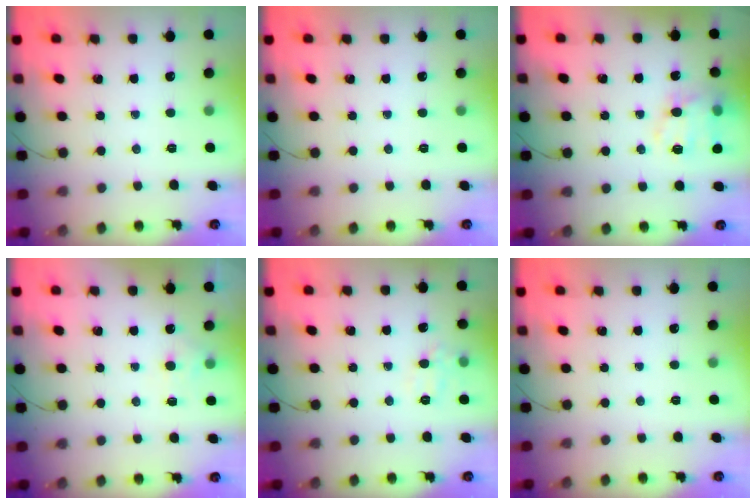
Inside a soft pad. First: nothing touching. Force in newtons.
{"total": 0.0}
{"total": 15.1, "press": 14.9, "slide": 2.7}
{"total": 3.9, "press": 3.6, "slide": 1.5}
{"total": 8.0, "press": 7.9, "slide": 1.5}
{"total": 0.0}